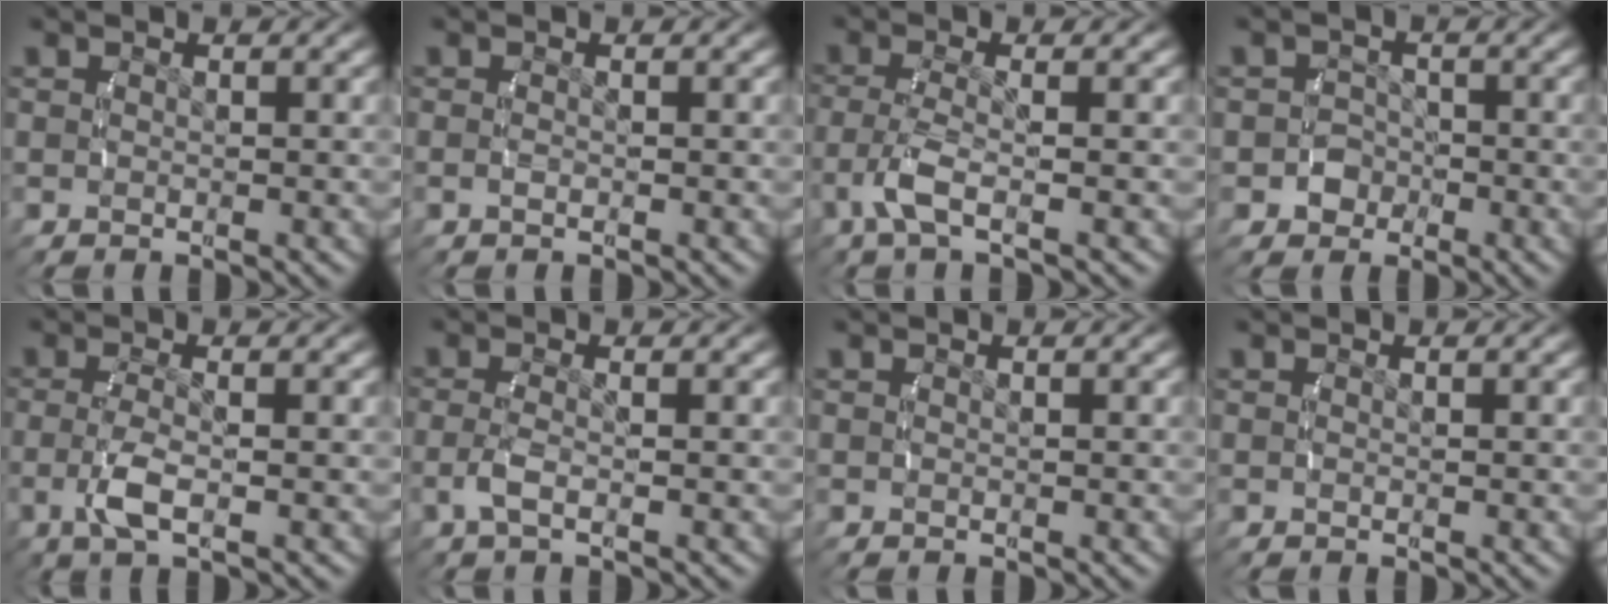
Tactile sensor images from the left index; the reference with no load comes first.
{"total": 0.7, "force": [-0.5, -0.1, 0.5], "torque": [-0.015, -0.009, -0.003]}
{"total": 2.9, "force": [-0.9, 0.5, 2.7], "torque": [-0.078, -0.019, -0.005]}
{"total": 3.5, "force": [-1.5, 3.1, 0.5], "torque": [-0.013, -0.016, -0.023]}
{"total": 2.9, "force": [-0.8, 0.5, 2.7], "torque": [-0.069, -0.015, -0.006]}
{"total": 2.0, "force": [-0.7, 0.1, 1.8], "torque": [-0.056, -0.013, -0.006]}
{"total": 0.0}
{"total": 0.0}